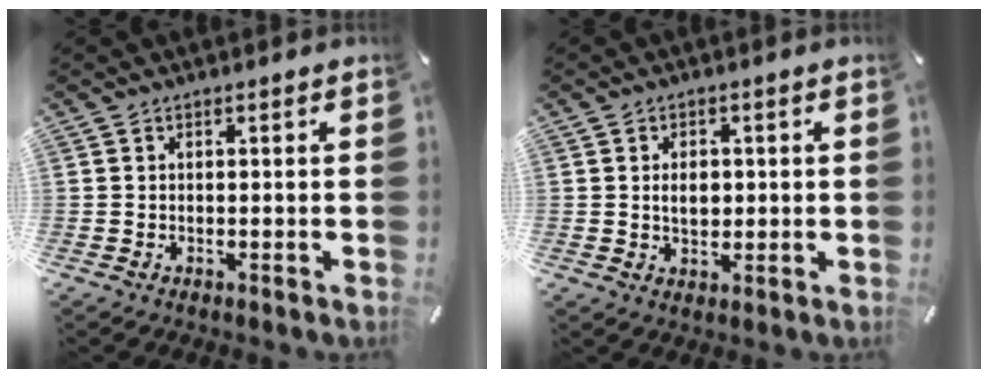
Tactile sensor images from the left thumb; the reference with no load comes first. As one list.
[{"total": 3.8, "force": [0.3, 2.8, 2.6], "torque": [-0.030, -0.004, 0.000]}]